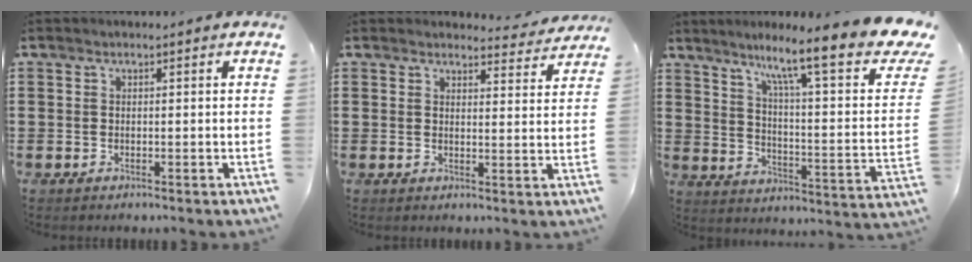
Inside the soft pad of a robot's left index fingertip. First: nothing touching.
{"total": 3.2, "force": [3.1, 0.5, 0.6], "torque": [-0.005, -0.019, 0.054]}
{"total": 12.0, "force": [9.2, 0.8, 7.8], "torque": [-0.153, -0.070, 0.140]}